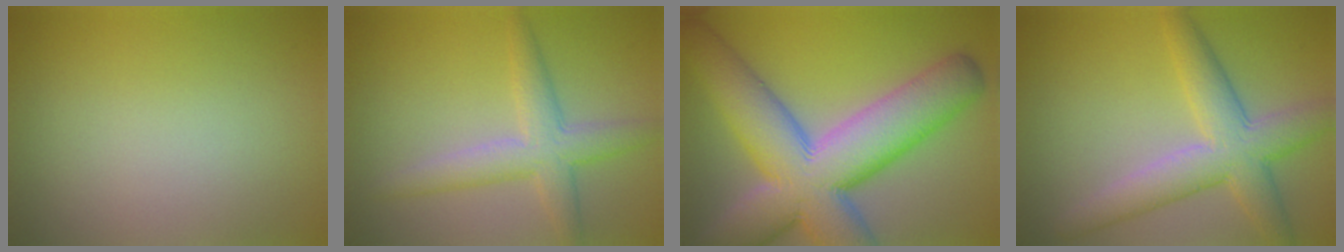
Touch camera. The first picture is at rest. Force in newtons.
{"total": 4.2, "press": 4.2, "slide": 0.1}
{"total": 14.6, "press": 14.6, "slide": 1.1}
{"total": 6.2, "press": 6.2, "slide": 0.2}